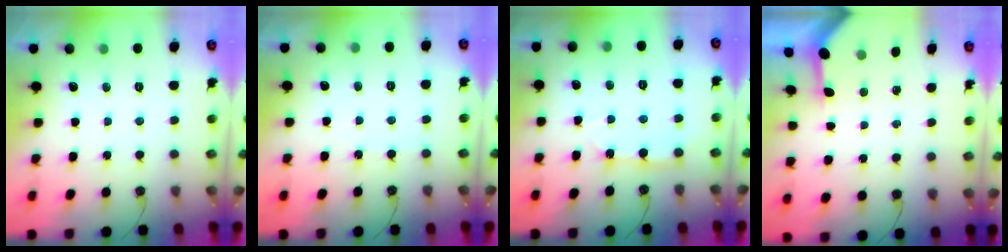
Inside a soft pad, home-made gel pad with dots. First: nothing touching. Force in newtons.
{"total": 2.3, "press": 2.3, "slide": 0.4}
{"total": 3.1, "press": 3.1, "slide": 0.5}
{"total": 3.4, "press": 3.3, "slide": 0.3}